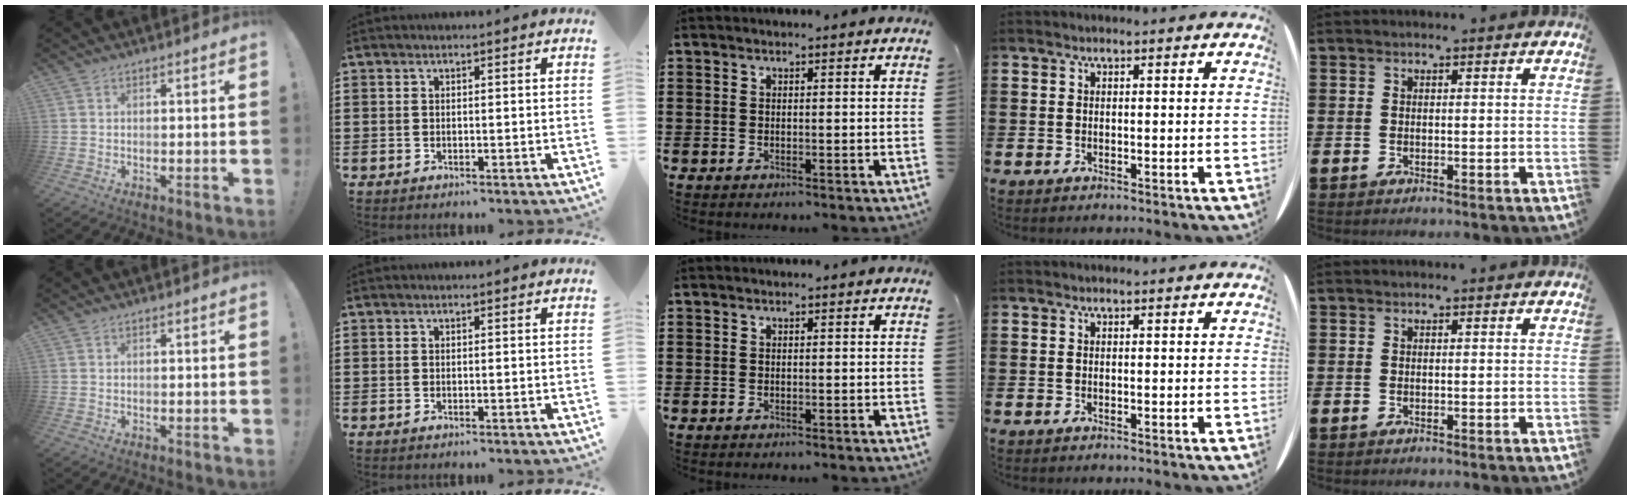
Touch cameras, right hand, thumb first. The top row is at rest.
{}